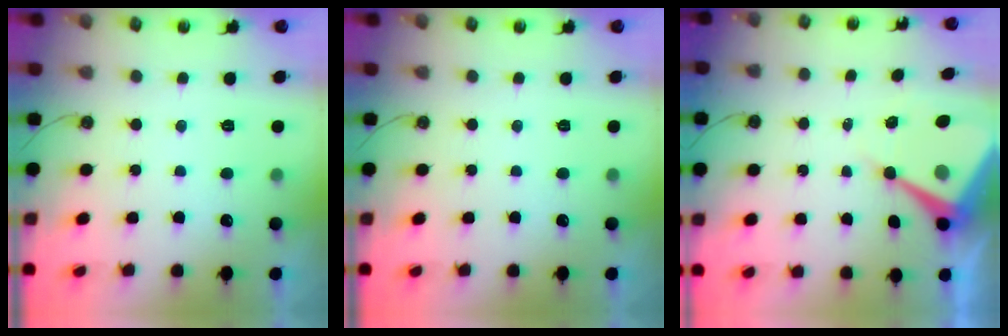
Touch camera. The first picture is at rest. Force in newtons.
{"total": 0.0}
{"total": 11.0, "press": 11.0, "slide": 0.9}